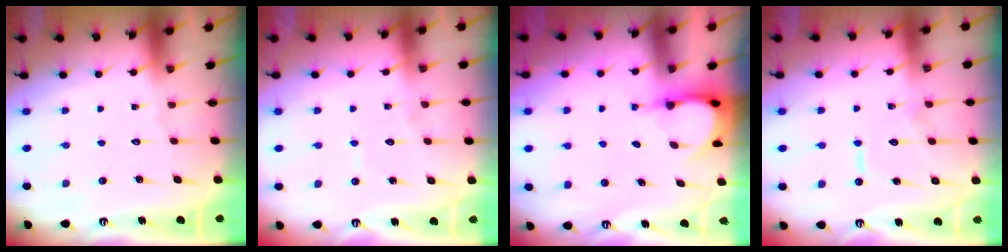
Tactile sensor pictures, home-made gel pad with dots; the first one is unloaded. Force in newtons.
{"total": 4.5, "press": 4.5, "slide": 0.3}
{"total": 3.7, "press": 3.7, "slide": 0.2}
{"total": 9.0, "press": 9.0, "slide": 0.8}